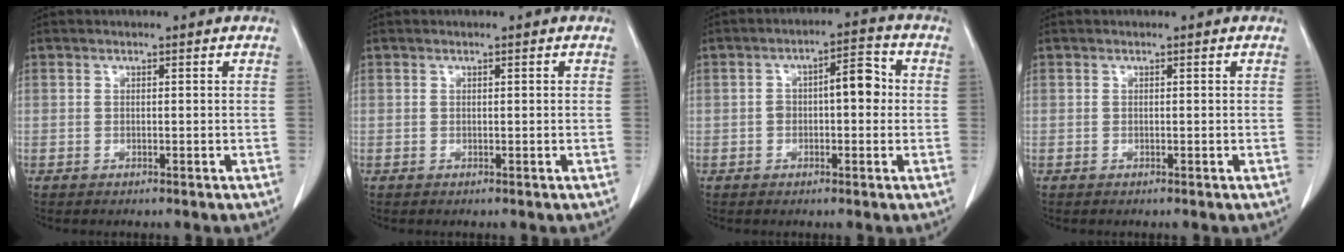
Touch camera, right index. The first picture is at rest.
{"total": 0.0}
{"total": 6.1, "force": [0.2, 2.4, 5.6], "torque": [-0.087, 0.032, 0.001]}
{"total": 0.0}